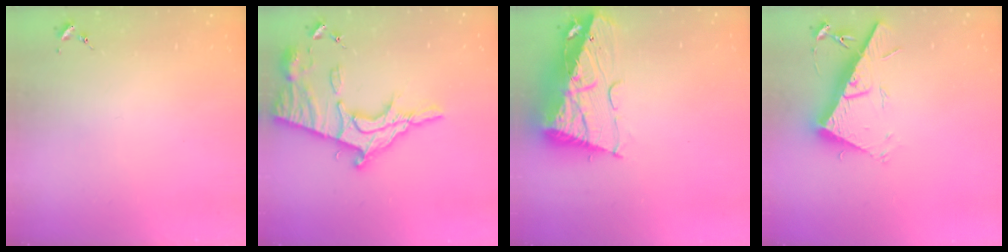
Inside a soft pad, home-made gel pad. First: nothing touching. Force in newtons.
{"total": 19.8, "press": 19.8, "slide": 1.8}
{"total": 16.3, "press": 16.1, "slide": 2.0}
{"total": 17.5, "press": 17.5, "slide": 0.4}